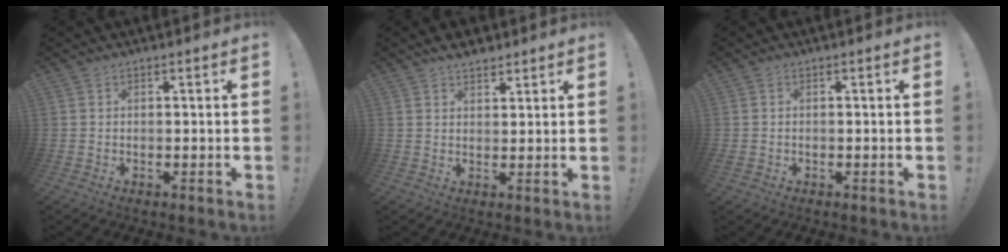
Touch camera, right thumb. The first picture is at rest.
{"total": 4.1, "force": [3.6, 1.7, 1.2], "torque": [-0.015, -0.020, 0.064]}
{"total": 0.6, "force": [-0.3, 0.6, 0.1], "torque": [-0.001, 0.001, -0.005]}